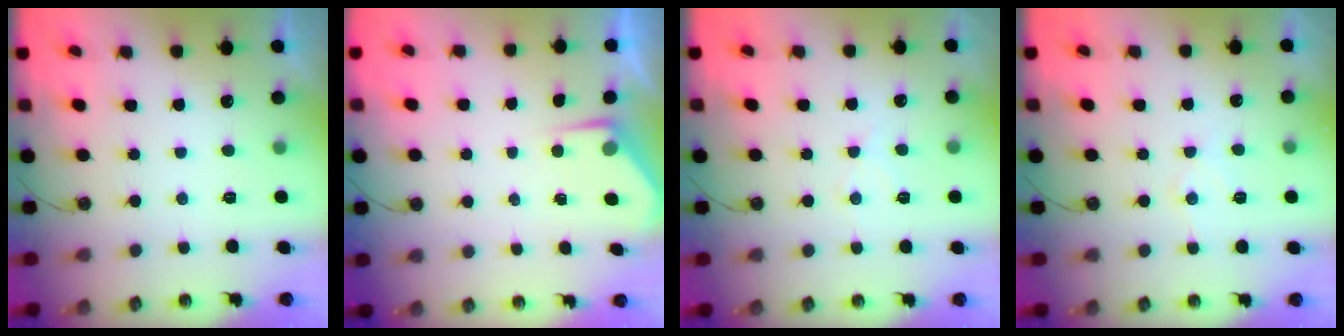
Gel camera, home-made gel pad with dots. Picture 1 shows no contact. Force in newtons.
{"total": 3.1, "press": 3.1, "slide": 0.4}
{"total": 6.1, "press": 6.0, "slide": 0.8}
{"total": 6.2, "press": 6.2, "slide": 0.4}